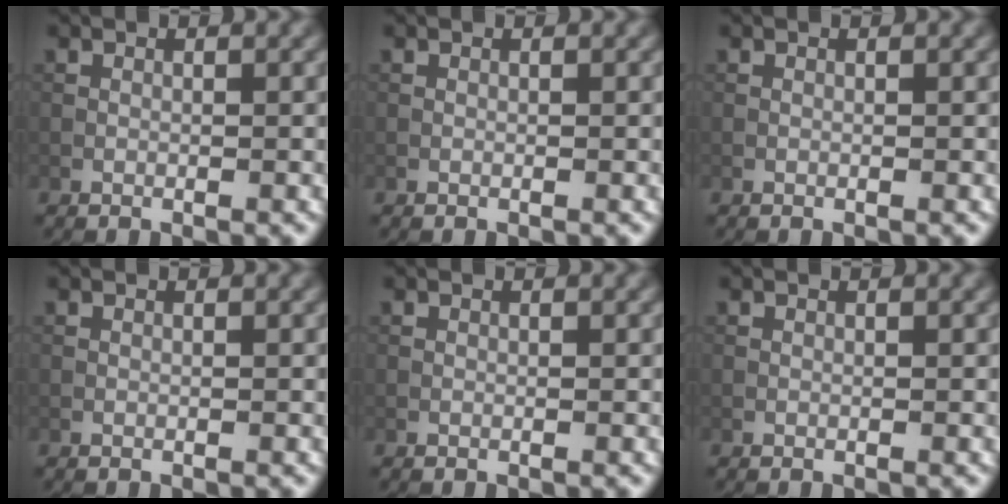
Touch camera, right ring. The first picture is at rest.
{"total": 0.0}
{"total": 0.0}
{"total": 0.0}
{"total": 0.0}
{"total": 0.0}